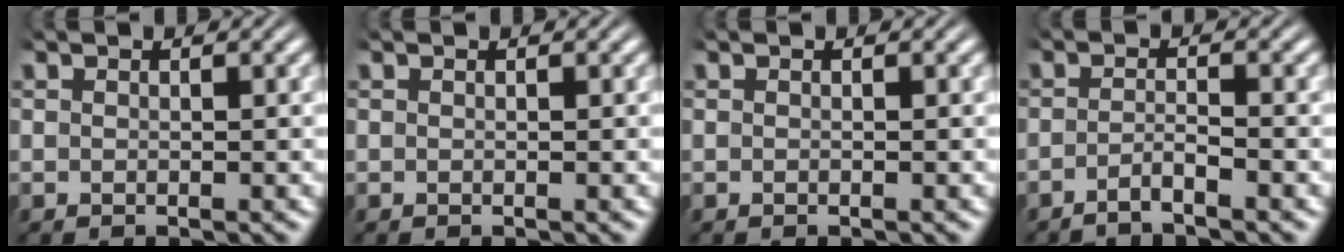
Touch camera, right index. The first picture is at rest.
{"total": 0.0}
{"total": 0.0}
{"total": 2.3, "force": [-2.1, 0.1, 0.9], "torque": [-0.022, -0.008, -0.039]}